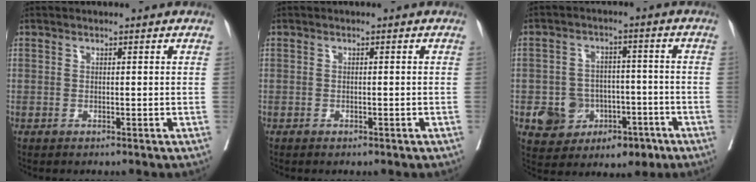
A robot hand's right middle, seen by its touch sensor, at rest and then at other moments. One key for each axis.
{"total": 1.3, "fx": -0.9, "fy": 0.6, "fz": 0.7, "tx": -0.013, "ty": -0.001, "tz": -0.008}
{"total": 9.2, "fx": -3.8, "fy": 7.4, "fz": 3.9, "tx": -0.059, "ty": 0.025, "tz": -0.047}